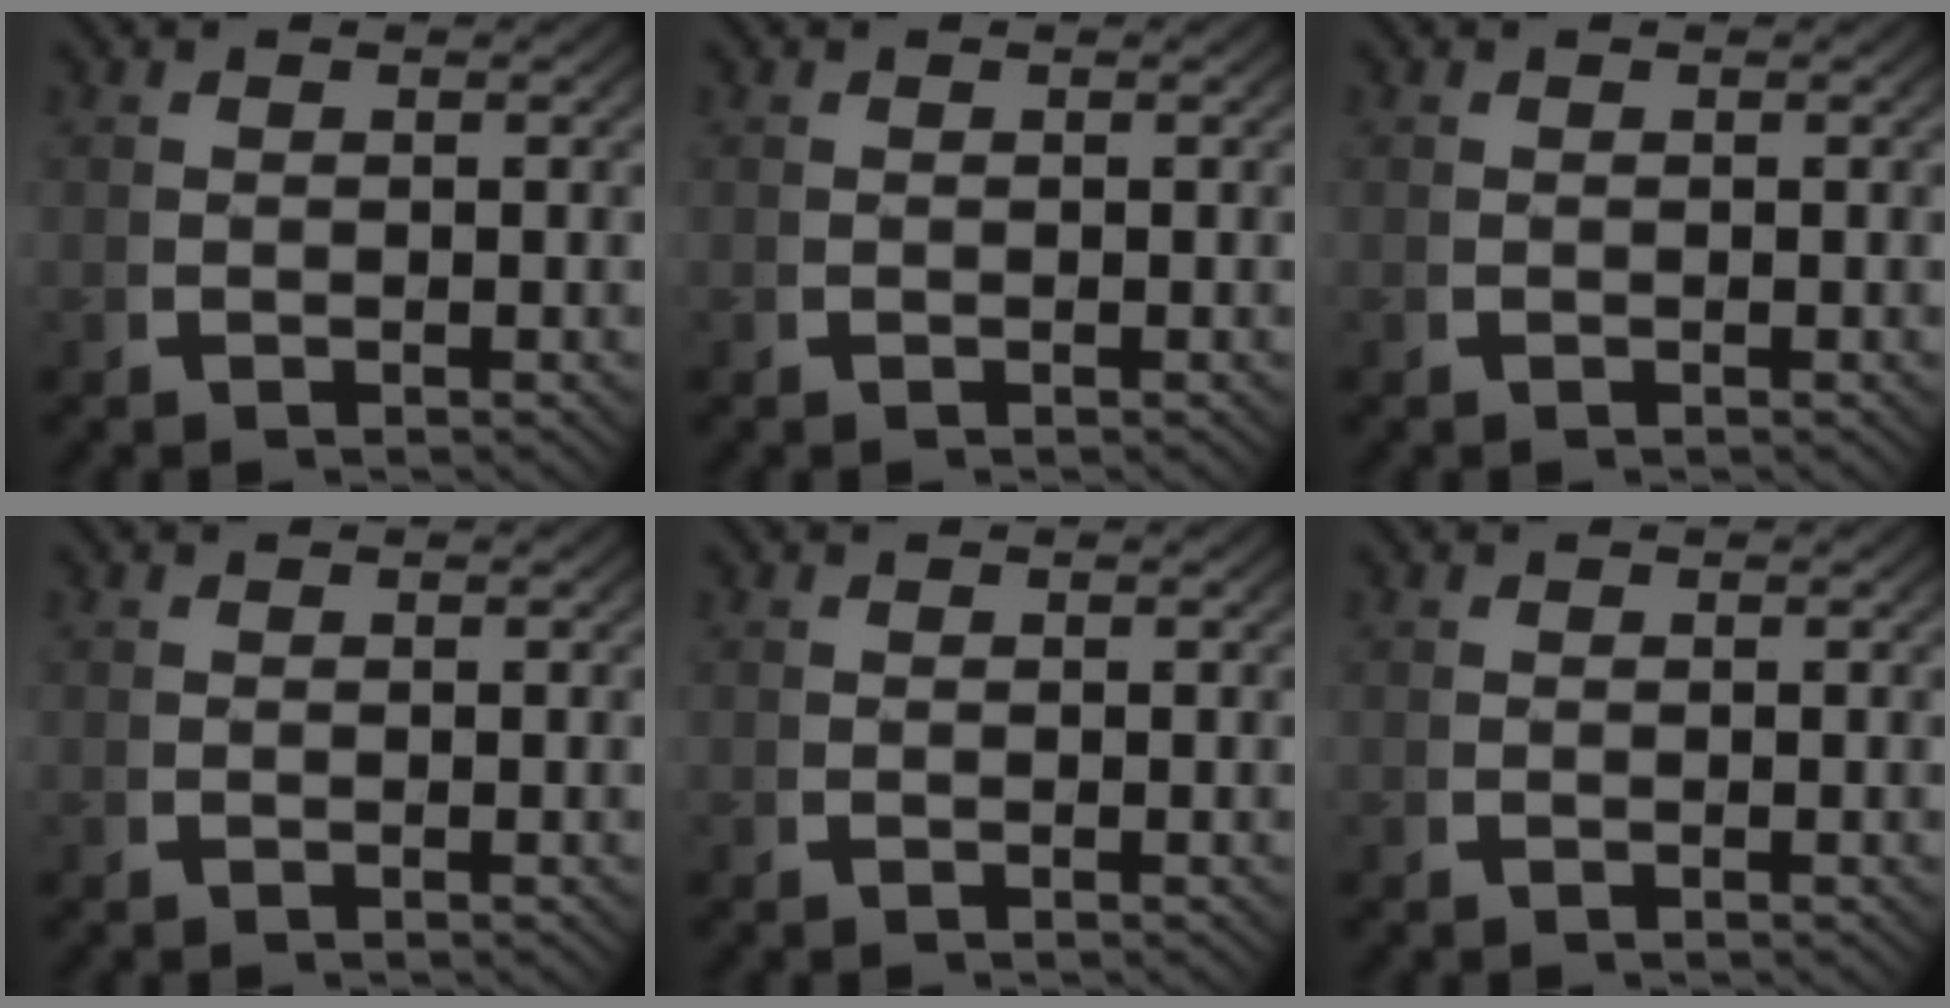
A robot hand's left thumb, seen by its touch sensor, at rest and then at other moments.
{"total": 0.0}
{"total": 0.0}
{"total": 0.0}
{"total": 0.0}
{"total": 0.0}